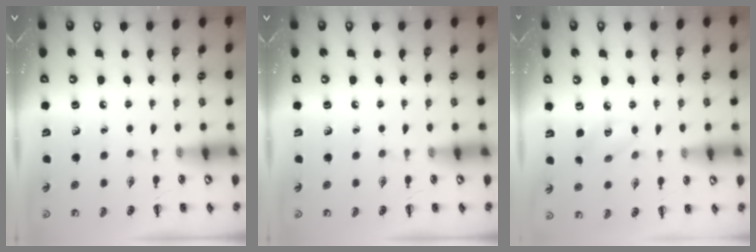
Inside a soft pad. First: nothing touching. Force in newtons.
{"total": 0.0}
{"total": 3.8, "press": 3.7, "slide": 0.9}